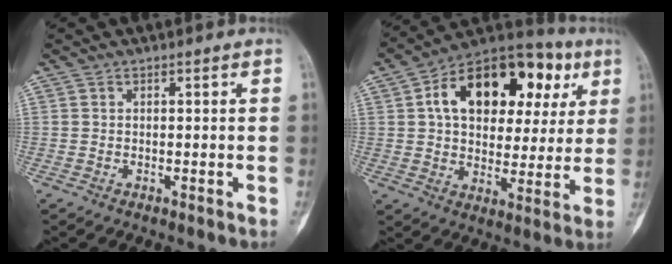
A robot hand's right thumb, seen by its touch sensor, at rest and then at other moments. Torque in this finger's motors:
{"motor_torque": [-1.35, 2.38, 1.74, 0.81, 0.14]}